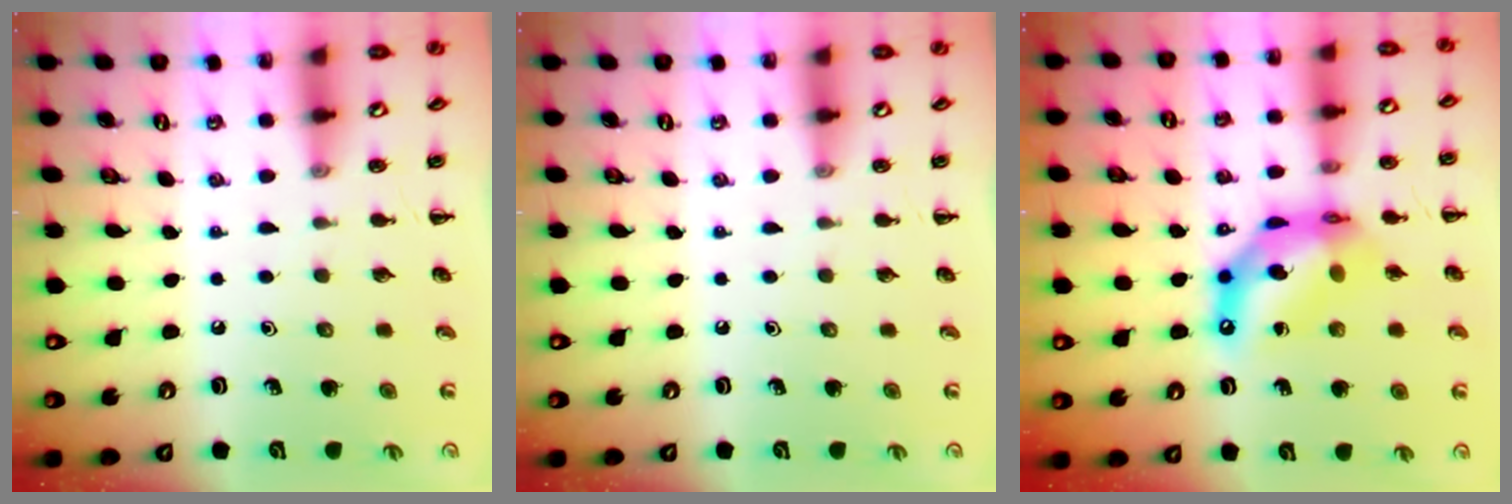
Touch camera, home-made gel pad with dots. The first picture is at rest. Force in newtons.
{"total": 0.0}
{"total": 12.7, "press": 12.2, "slide": 3.5}